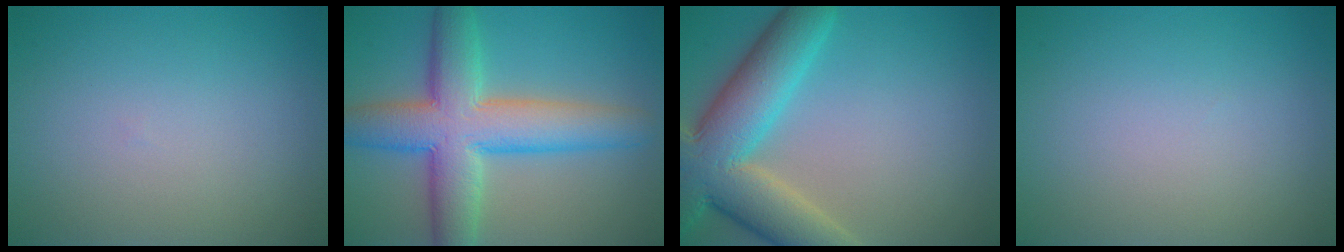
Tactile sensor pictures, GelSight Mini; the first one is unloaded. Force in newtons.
{"total": 9.4, "press": 9.4, "slide": 0.3}
{"total": 10.0, "press": 10.0, "slide": 0.7}
{"total": 0.0}